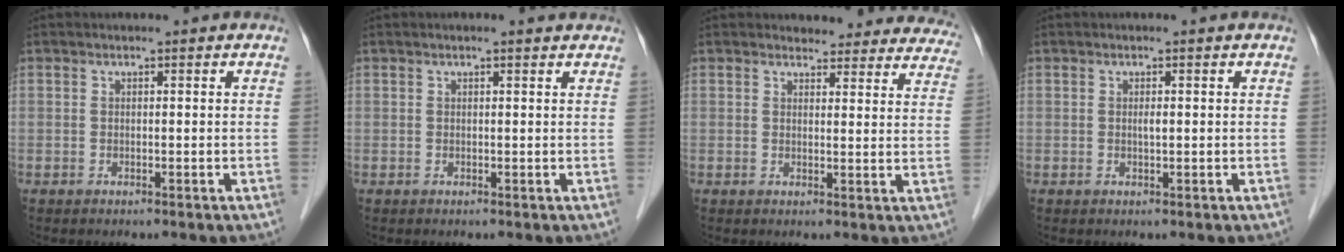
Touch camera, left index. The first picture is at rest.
{"total": 1.4, "force": [1.1, 0.2, 0.8], "torque": [-0.014, 0.010, 0.011]}
{"total": 15.0, "force": [14.1, 4.6, 2.0], "torque": [0.015, -0.031, 0.133]}
{"total": 0.7, "force": [-0.2, 0.0, 0.6], "torque": [-0.012, -0.005, -0.004]}